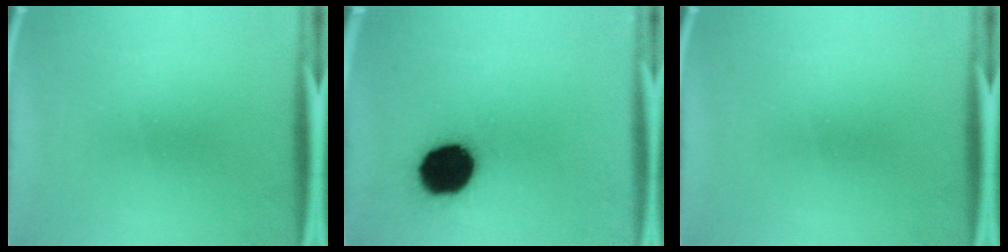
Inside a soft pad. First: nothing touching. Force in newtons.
{"total": 15.8}
{"total": 0.0}